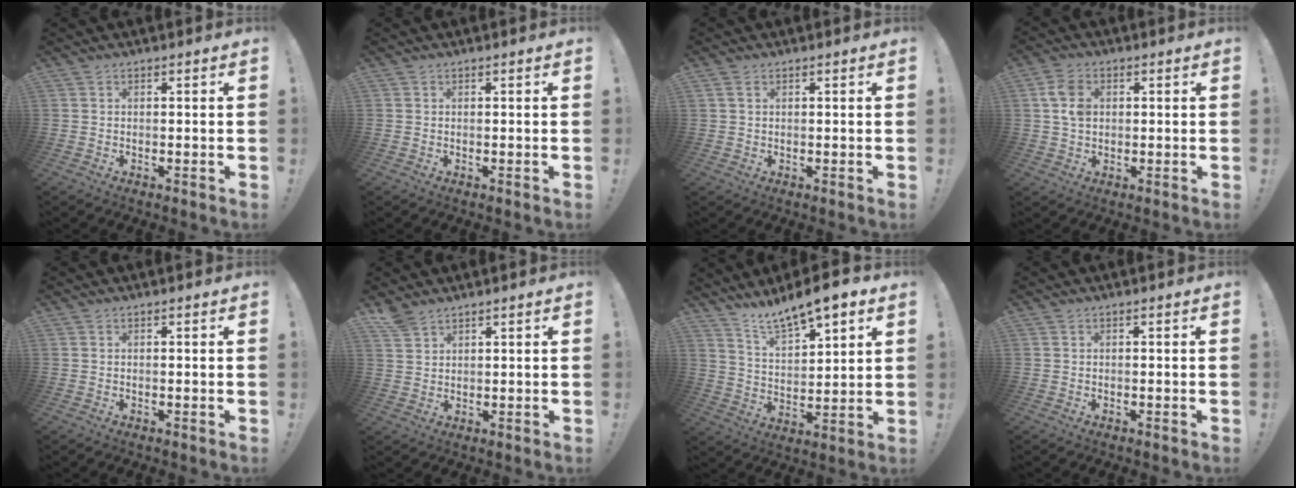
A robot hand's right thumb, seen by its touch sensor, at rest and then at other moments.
{"total": 0.0}
{"total": 2.1, "force": [1.1, 1.2, 1.3], "torque": [-0.033, 0.006, 0.023]}
{"total": 7.3, "force": [1.5, 5.3, 4.9], "torque": [-0.099, 0.008, 0.029]}
{"total": 0.0}
{"total": 4.6, "force": [3.6, 2.5, 1.3], "torque": [-0.021, -0.018, 0.068]}
{"total": 10.7, "force": [9.4, 2.6, 4.4], "torque": [-0.089, -0.071, 0.168]}
{"total": 0.0}